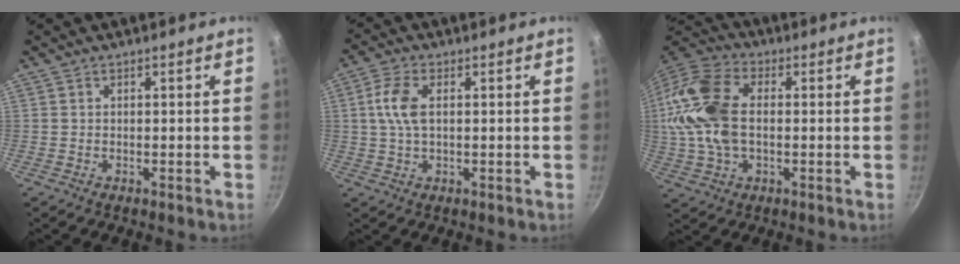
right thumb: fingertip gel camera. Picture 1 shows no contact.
{"total": 6.1, "force": [1.0, 3.2, 5.1], "torque": [-0.107, 0.010, 0.017]}
{"total": 17.0, "force": [0.7, 10.7, 13.2], "torque": [-0.260, 0.022, 0.001]}